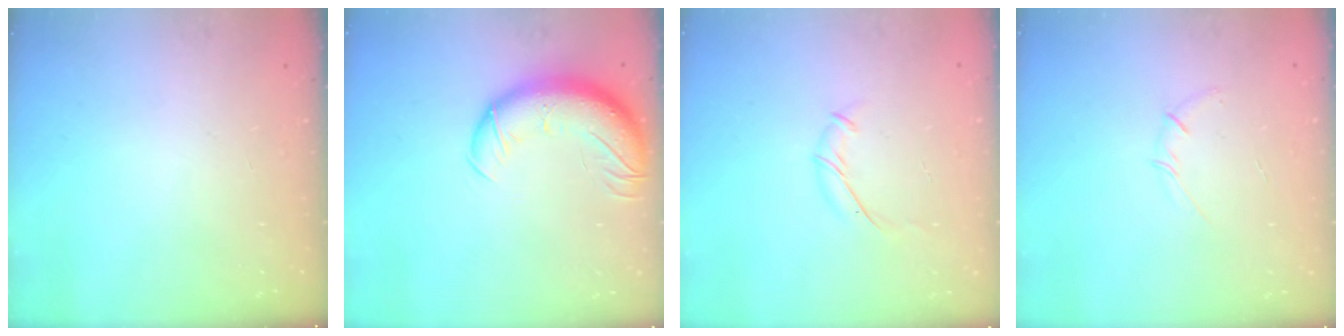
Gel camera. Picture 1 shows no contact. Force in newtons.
{"total": 13.4, "press": 13.0, "slide": 3.3}
{"total": 6.6, "press": 6.5, "slide": 1.4}
{"total": 3.7, "press": 3.6, "slide": 0.9}